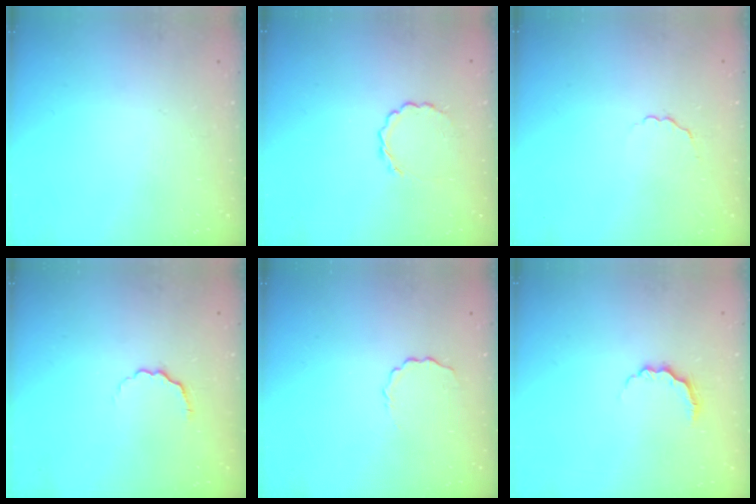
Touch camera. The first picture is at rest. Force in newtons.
{"total": 2.5, "press": 2.2, "slide": 1.1}
{"total": 1.8, "press": 1.5, "slide": 1.0}
{"total": 3.3, "press": 3.2, "slide": 1.0}
{"total": 2.6, "press": 2.5, "slide": 0.8}
{"total": 4.2, "press": 4.1, "slide": 0.9}